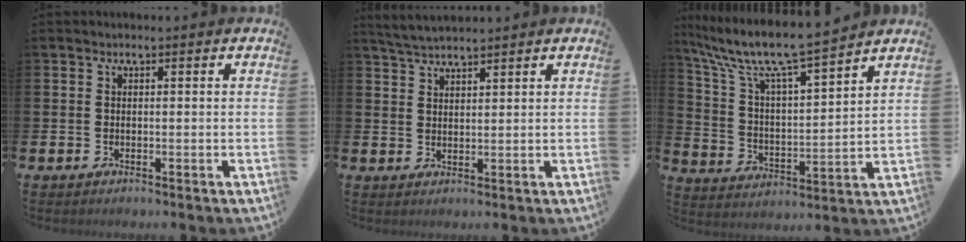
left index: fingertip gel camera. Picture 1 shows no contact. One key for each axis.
{"total": 3.5, "fx": 3.4, "fy": 0.3, "fz": 0.8, "tx": -0.023, "ty": -0.010, "tz": 0.063}
{"total": 9.9, "fx": 8.9, "fy": 1.0, "fz": 4.2, "tx": -0.124, "ty": -0.054, "tz": 0.151}